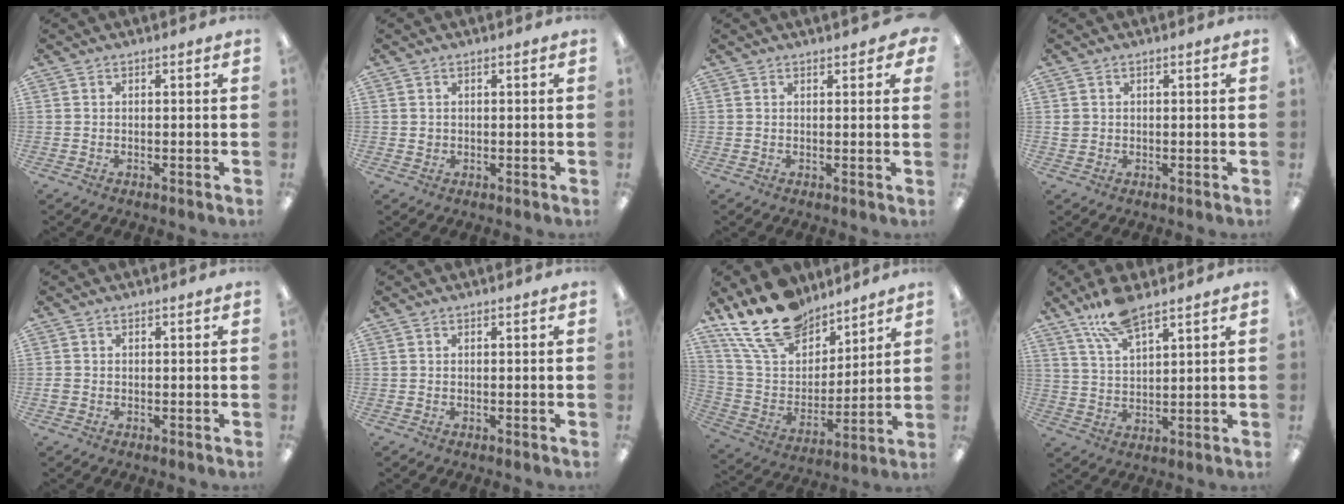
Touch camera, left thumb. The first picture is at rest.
{"total": 1.0, "force": [0.4, 0.9, 0.4], "torque": [-0.008, 0.005, 0.005]}
{"total": 1.9, "force": [1.6, 0.3, 1.1], "torque": [-0.016, -0.002, 0.026]}
{"total": 1.5, "force": [0.3, 1.4, 0.5], "torque": [-0.012, 0.003, 0.005]}
{"total": 1.2, "force": [-0.2, 0.9, 0.7], "torque": [-0.011, 0.004, -0.004]}
{"total": 0.0}
{"total": 20.5, "force": [15.1, 10.7, 8.6], "torque": [-0.175, -0.083, 0.280]}
{"total": 10.5, "force": [7.9, 3.2, 6.1], "torque": [-0.120, -0.030, 0.143]}